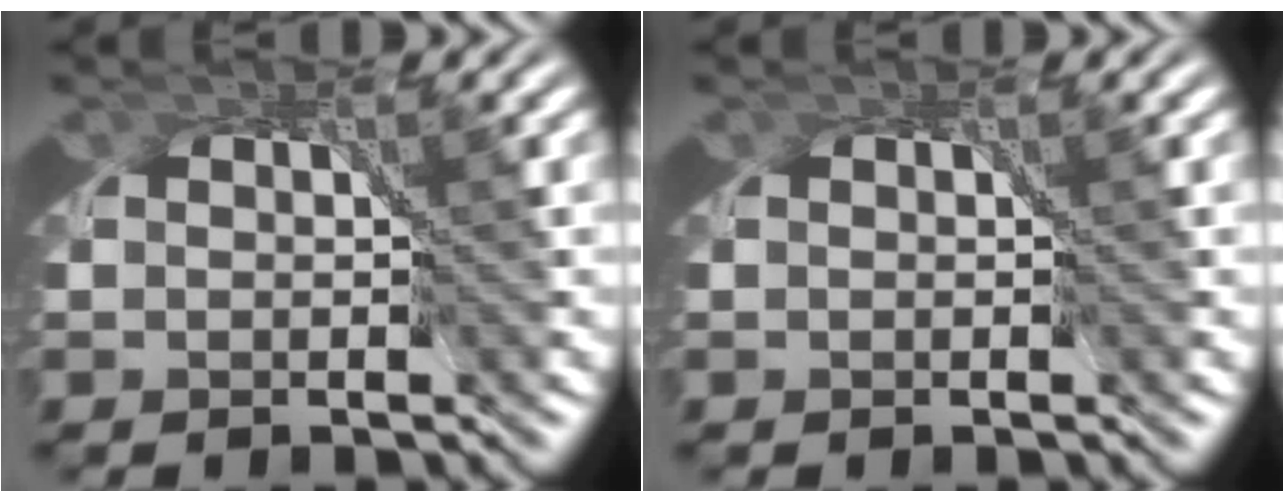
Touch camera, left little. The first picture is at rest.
{"total": 0.0}